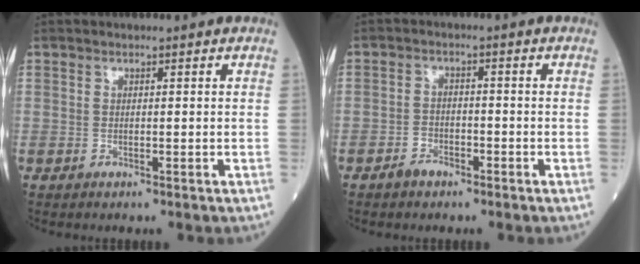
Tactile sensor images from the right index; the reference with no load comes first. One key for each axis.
{"total": 2.7, "fx": -2.0, "fy": 1.6, "fz": 1.0, "tx": -0.018, "ty": 0.005, "tz": -0.033}